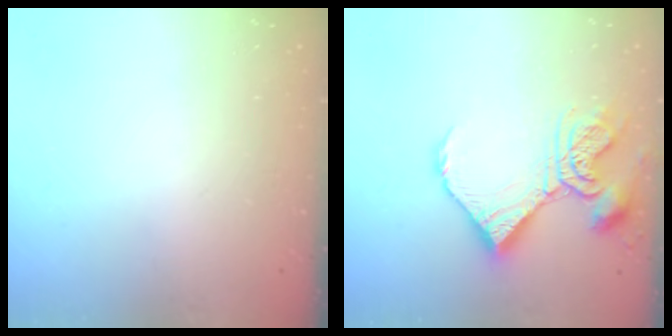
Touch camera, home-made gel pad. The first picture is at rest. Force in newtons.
{"total": 13.3, "press": 13.2, "slide": 1.4}